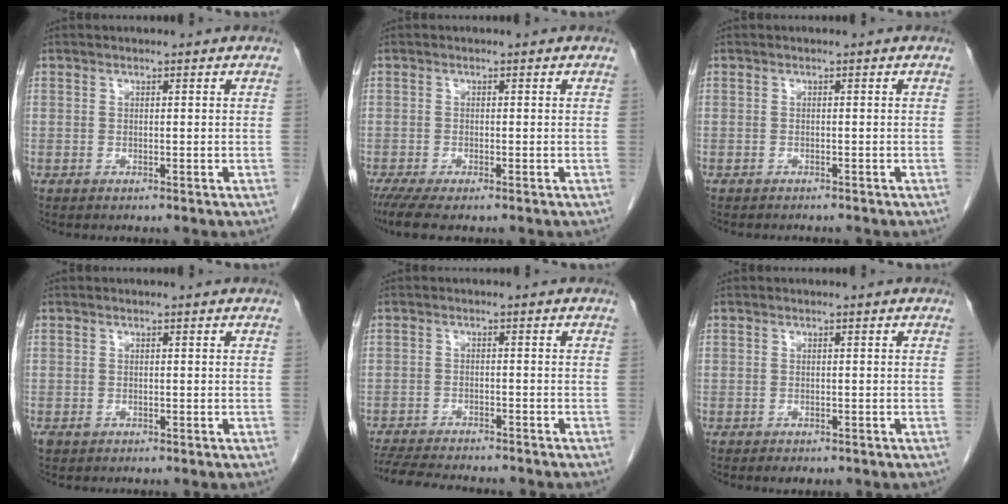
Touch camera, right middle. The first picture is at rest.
{"total": 4.4, "force": [-3.2, 0.6, 2.9], "torque": [-0.050, -0.011, -0.056]}
{"total": 2.3, "force": [-2.1, 0.6, 0.7], "torque": [-0.013, -0.004, -0.025]}
{"total": 0.9, "force": [-0.4, 0.7, 0.5], "torque": [-0.011, 0.000, -0.003]}
{"total": 12.4, "force": [-11.1, 2.1, 5.1], "torque": [-0.089, -0.014, -0.158]}
{"total": 1.7, "force": [-1.2, 0.9, 0.7], "torque": [-0.010, -0.001, -0.011]}